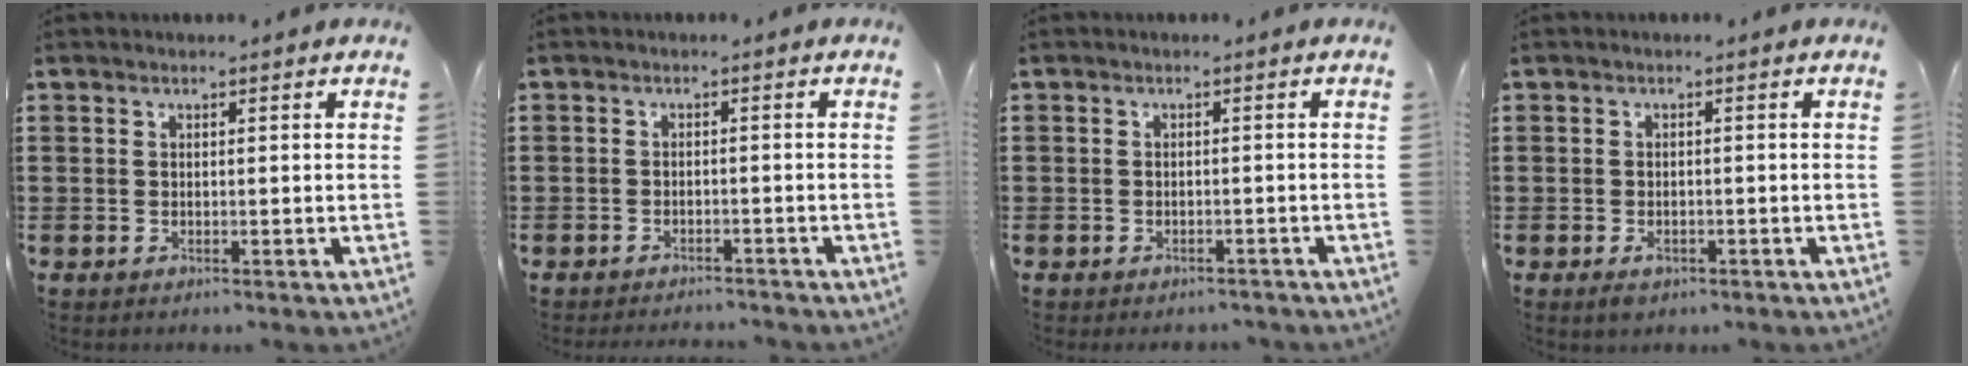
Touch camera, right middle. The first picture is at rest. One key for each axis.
{"total": 1.9, "fx": -1.9, "fy": 0.0, "fz": -0.2, "tx": -0.003, "ty": 0.000, "tz": -0.042}
{"total": 1.1, "fx": -1.1, "fy": 0.4, "fz": -0.1, "tx": -0.002, "ty": 0.000, "tz": -0.025}
{"total": 1.6, "fx": -0.9, "fy": 0.9, "fz": 1.0, "tx": -0.020, "ty": 0.000, "tz": -0.018}